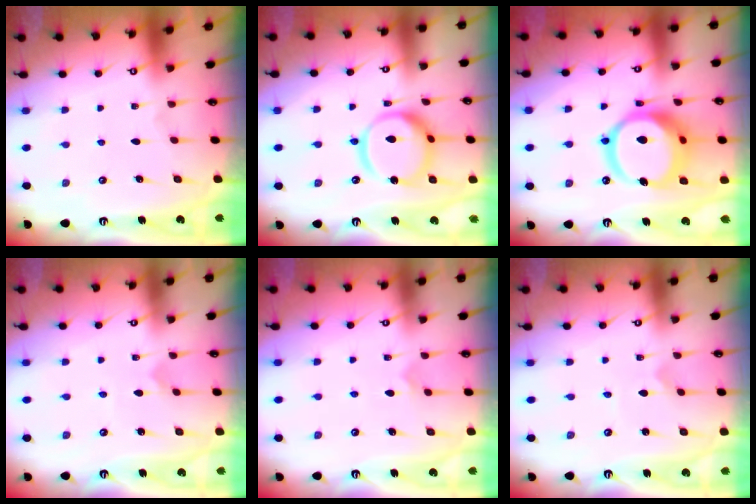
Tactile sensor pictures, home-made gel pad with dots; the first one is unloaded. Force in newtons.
{"total": 14.7, "press": 14.6, "slide": 1.7}
{"total": 18.7, "press": 18.5, "slide": 2.1}
{"total": 3.1, "press": 3.1, "slide": 0.2}
{"total": 4.1, "press": 4.1, "slide": 0.5}
{"total": 0.8, "press": 0.8, "slide": 0.1}